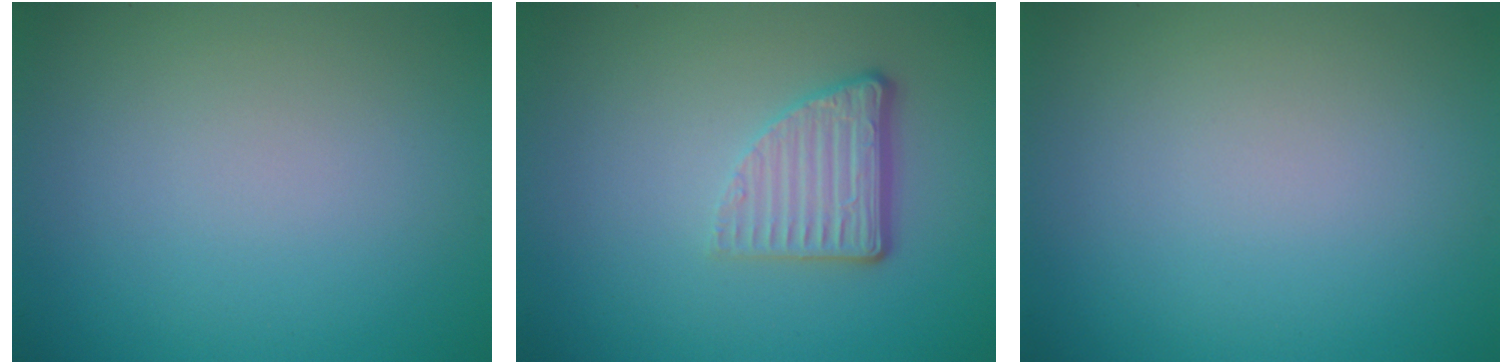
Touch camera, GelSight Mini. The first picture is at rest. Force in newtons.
{"total": 3.7, "press": 2.6, "slide": 2.7}
{"total": 0.0}